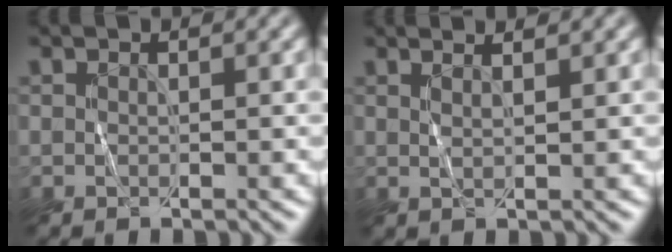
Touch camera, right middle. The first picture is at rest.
{"total": 2.0, "force": [1.4, 0.4, 1.4], "torque": [-0.009, 0.007, 0.001]}